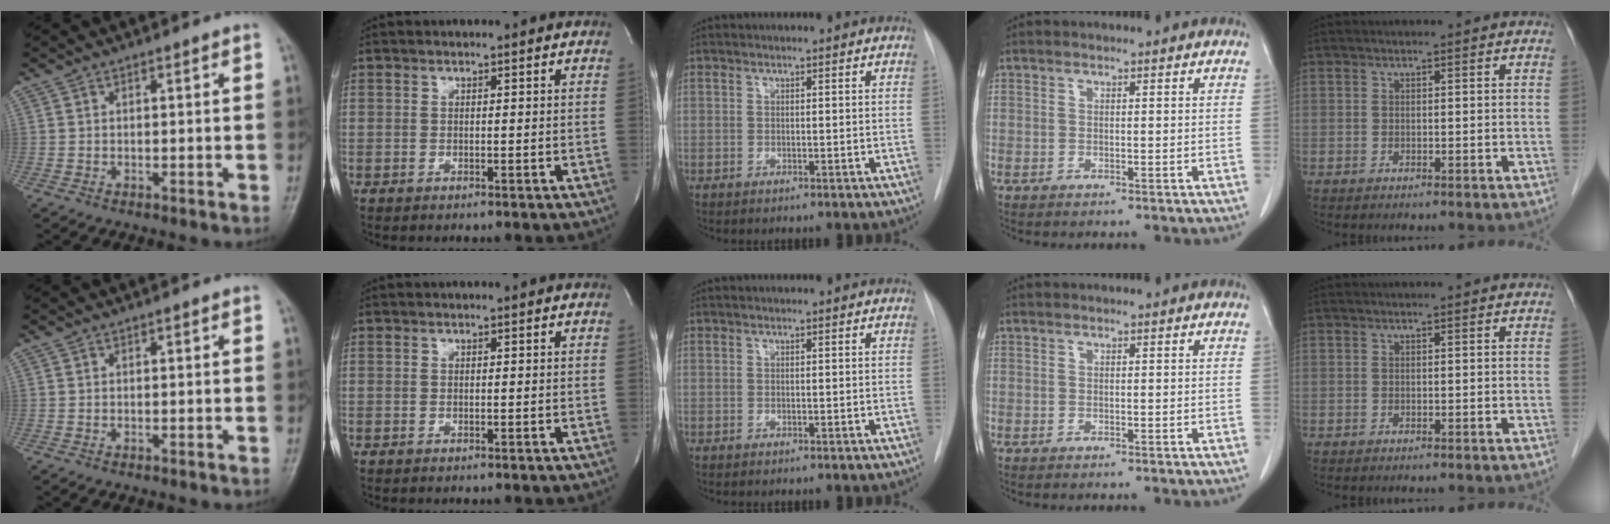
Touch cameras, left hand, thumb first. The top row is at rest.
{}